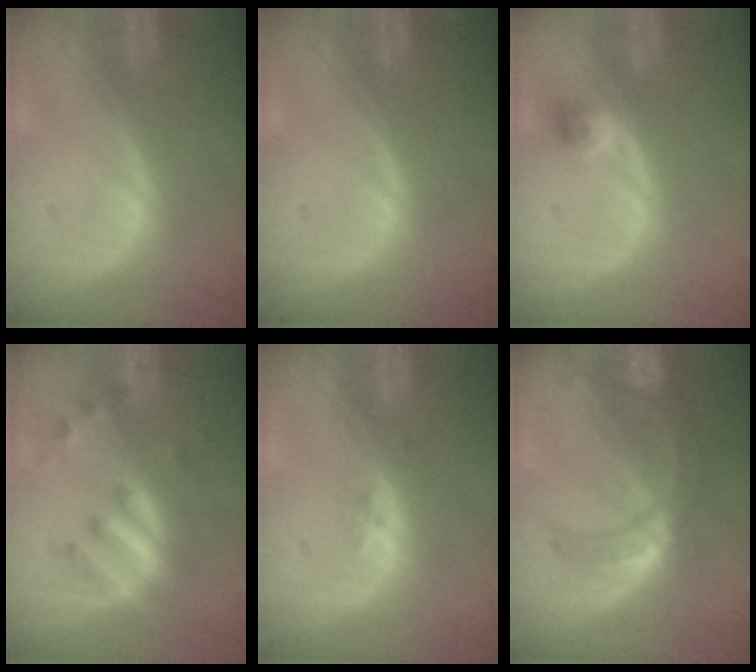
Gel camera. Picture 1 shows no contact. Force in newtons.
{"total": 0.0}
{"total": 2.4, "press": 2.0, "slide": 1.3}
{"total": 5.8, "press": 5.7, "slide": 0.9}
{"total": 1.6, "press": 1.2, "slide": 1.0}
{"total": 7.0, "press": 6.9, "slide": 1.2}